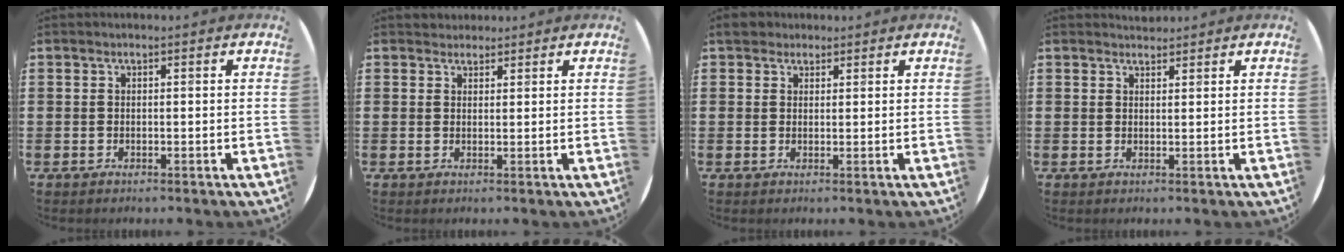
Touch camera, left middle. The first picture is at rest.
{"total": 1.5, "force": [1.4, 0.5, -0.2], "torque": [0.002, 0.004, 0.028]}
{"total": 2.4, "force": [2.1, 1.2, 0.4], "torque": [-0.005, 0.005, 0.039]}
{"total": 1.5, "force": [1.4, 0.2, -0.2], "torque": [0.011, -0.002, 0.026]}